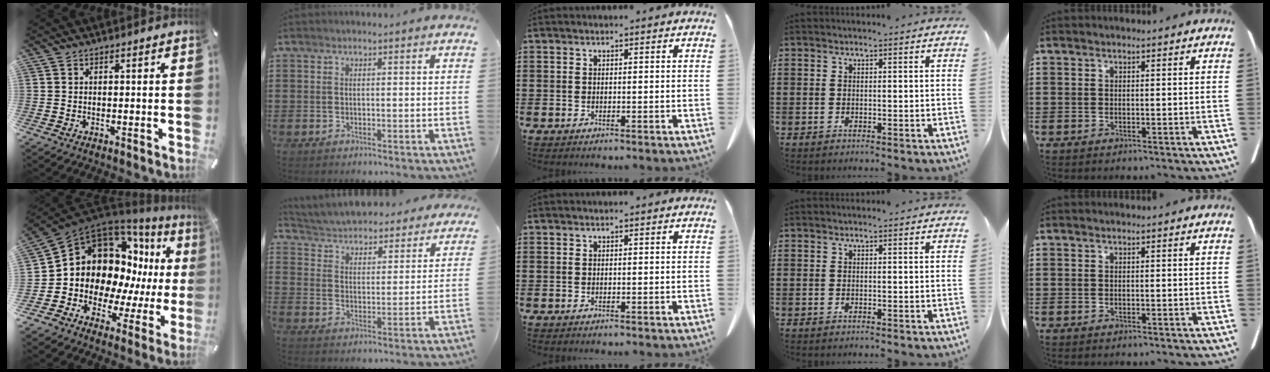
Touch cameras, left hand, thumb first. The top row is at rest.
{"thumb": {"total": 14.8, "force": [3.2, 12.2, 7.8], "torque": [-0.136, -0.059, 0.066]}, "index": {"total": 4.2, "force": [4.1, 0.2, 0.0], "torque": [-0.023, -0.034, 0.066]}}